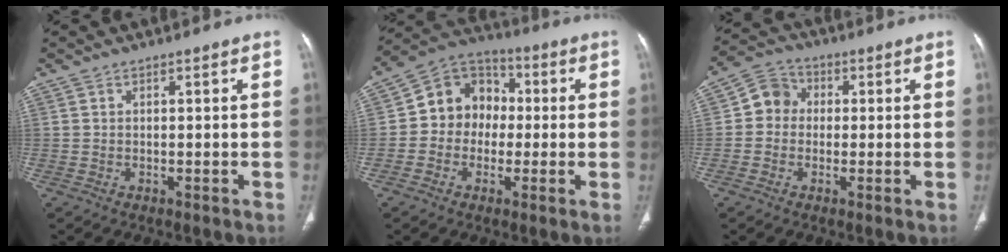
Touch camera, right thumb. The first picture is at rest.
{"total": 11.4, "force": [-0.3, 9.9, 5.6], "torque": [-0.048, 0.033, -0.022]}
{"total": 6.3, "force": [0.0, 5.6, 2.7], "torque": [-0.026, 0.018, -0.014]}